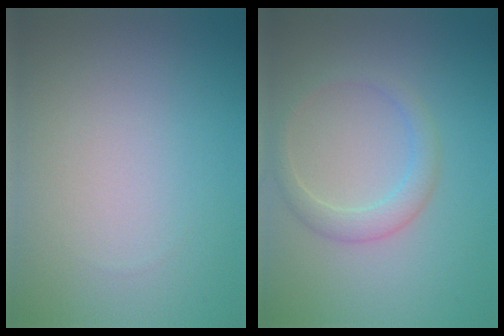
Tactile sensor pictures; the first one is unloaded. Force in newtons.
{"total": 2.2, "press": 2.2, "slide": 0.1}